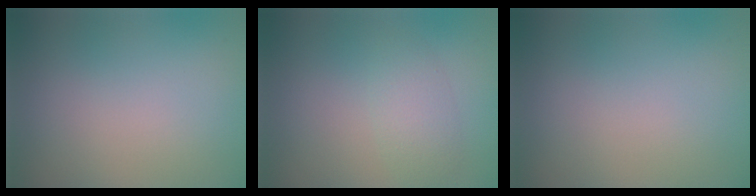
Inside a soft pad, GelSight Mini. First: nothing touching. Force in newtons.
{"total": 2.4, "press": 2.4, "slide": 0.0}
{"total": 0.0}